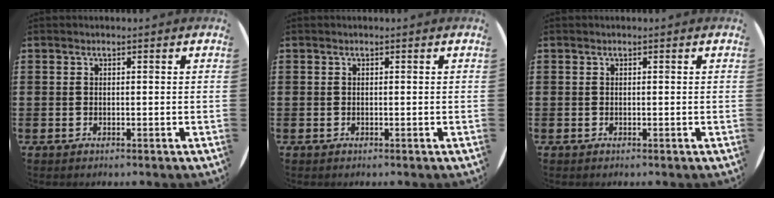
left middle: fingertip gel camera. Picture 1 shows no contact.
{"total": 0.0}
{"total": 0.0}